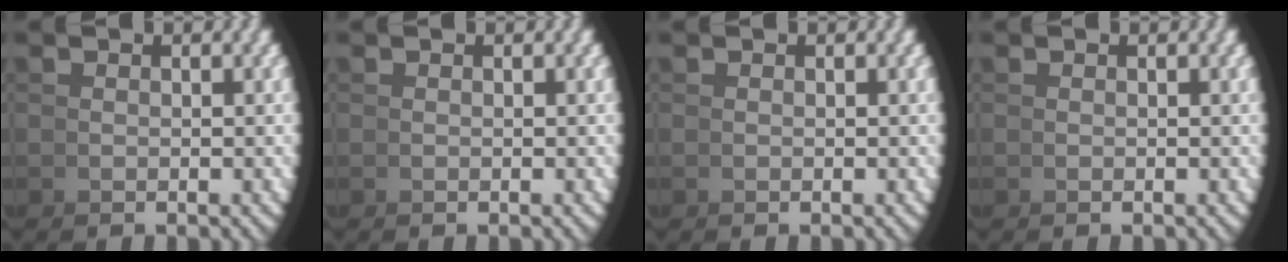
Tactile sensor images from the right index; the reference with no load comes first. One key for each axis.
{"total": 0.0}
{"total": 0.0}
{"total": 0.0}